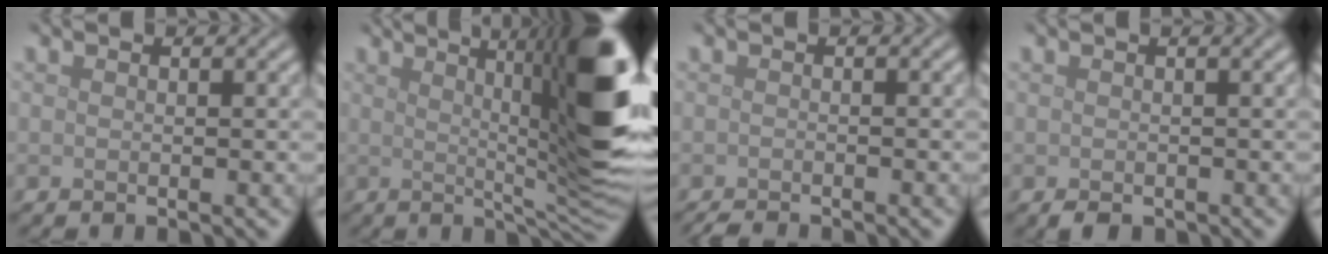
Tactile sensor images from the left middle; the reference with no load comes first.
{"total": 15.1, "force": [3.5, 3.9, 14.1], "torque": [-0.153, 0.018, 0.050]}
{"total": 1.6, "force": [-1.5, 0.2, 0.5], "torque": [-0.005, -0.003, -0.027]}
{"total": 1.6, "force": [-0.8, 0.7, 1.2], "torque": [-0.022, -0.006, -0.011]}